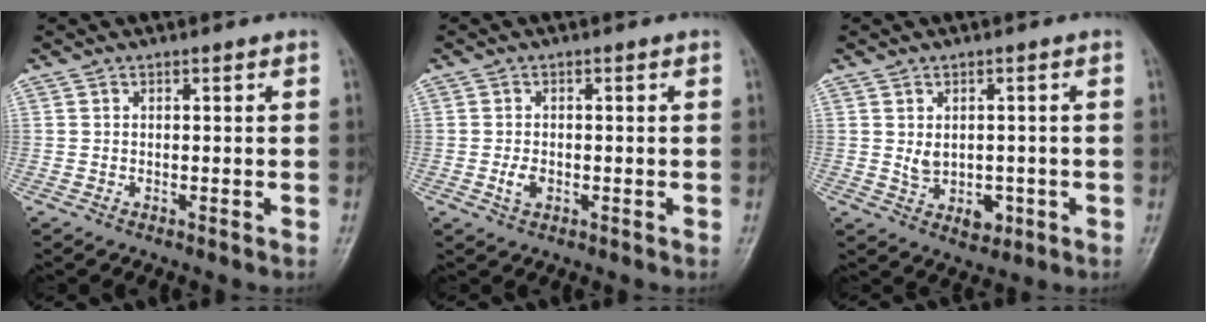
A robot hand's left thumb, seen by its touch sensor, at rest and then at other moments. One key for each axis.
{"total": 2.4, "fx": -0.6, "fy": 1.6, "fz": 1.7, "tx": -0.029, "ty": 0.001, "tz": -0.011}
{"total": 5.2, "fx": -0.3, "fy": 3.9, "fz": 3.4, "tx": -0.034, "ty": -0.004, "tz": 0.009}